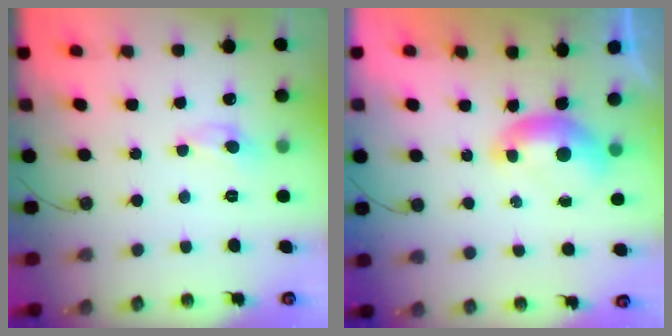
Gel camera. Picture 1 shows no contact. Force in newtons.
{"total": 0.0}